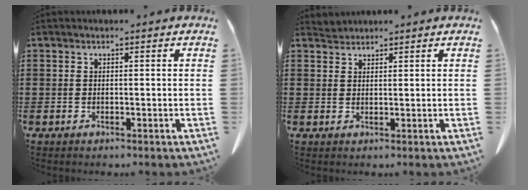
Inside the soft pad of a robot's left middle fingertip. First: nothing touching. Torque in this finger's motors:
{"motor_torque": [0.39, 0.96, 0.06, 0.01]}